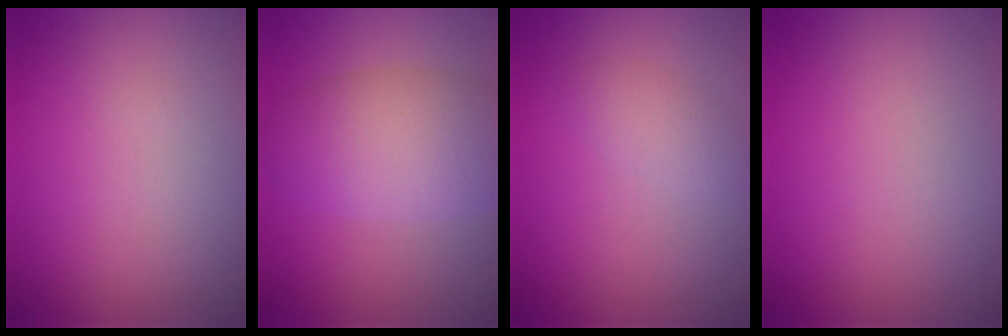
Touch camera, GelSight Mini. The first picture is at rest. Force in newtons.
{"total": 6.3, "press": 6.2, "slide": 0.1}
{"total": 1.7, "press": 1.7, "slide": 0.1}
{"total": 0.0}